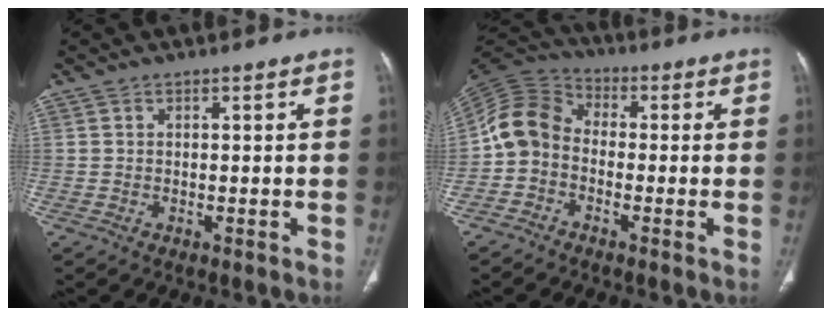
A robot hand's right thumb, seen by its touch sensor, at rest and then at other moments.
{"total": 8.9, "force": [-1.8, 7.2, 5.0], "torque": [-0.092, 0.035, -0.054]}